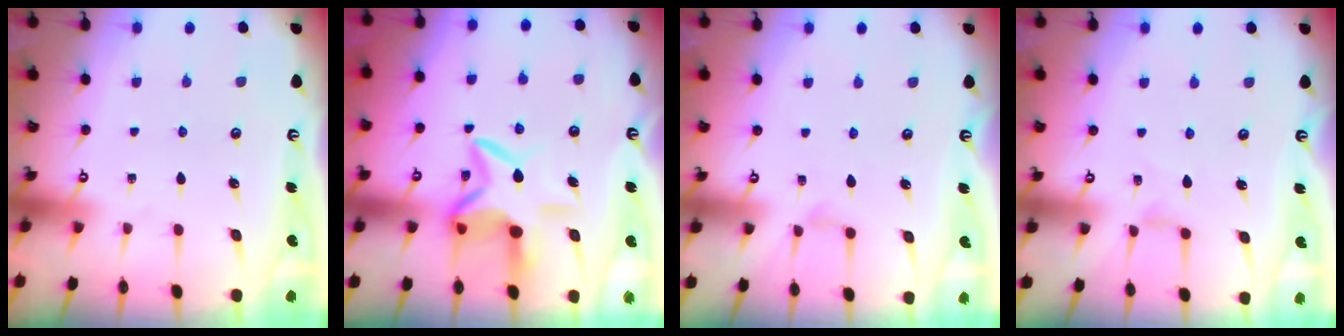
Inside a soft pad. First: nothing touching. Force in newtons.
{"total": 8.2, "press": 8.2, "slide": 1.0}
{"total": 1.3, "press": 1.3, "slide": 0.3}
{"total": 2.2, "press": 2.2, "slide": 0.3}